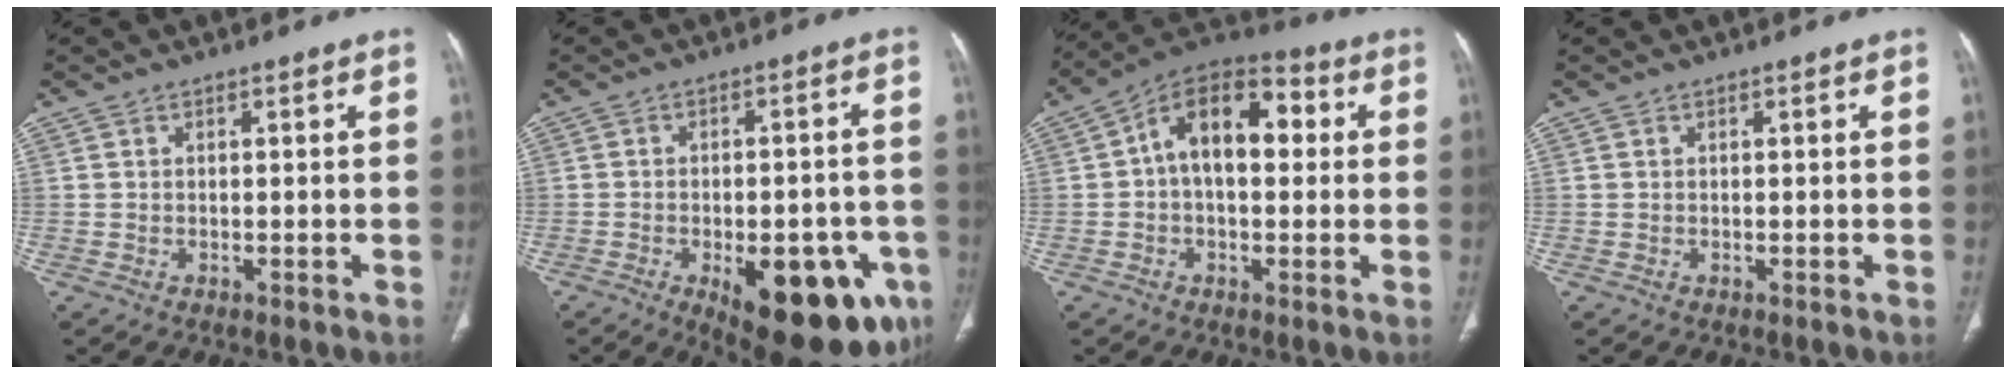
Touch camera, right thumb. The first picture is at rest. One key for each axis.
{"total": 20.4, "fx": -8.5, "fy": 8.8, "fz": 16.3, "tx": -0.151, "ty": 0.015, "tz": -0.098}
{"total": 14.3, "fx": 2.0, "fy": 8.5, "fz": 11.4, "tx": -0.157, "ty": 0.039, "tz": 0.021}
{"total": 0.0}